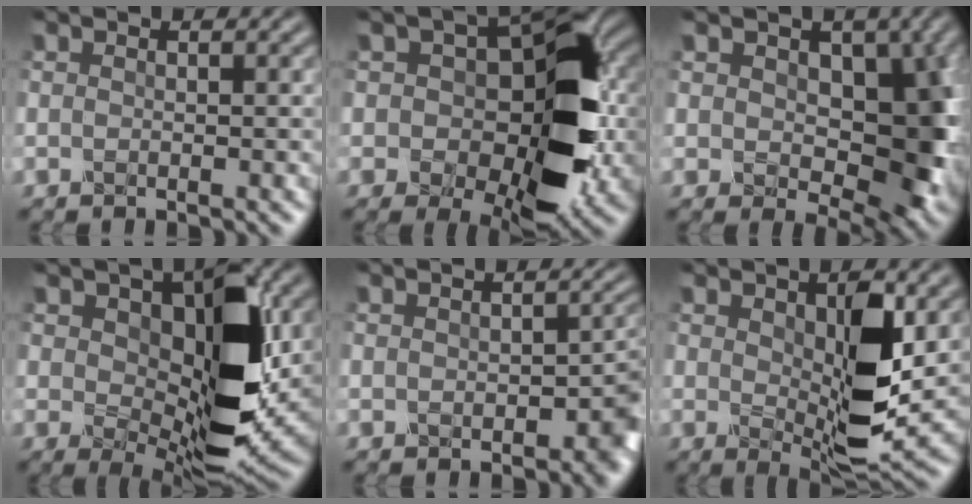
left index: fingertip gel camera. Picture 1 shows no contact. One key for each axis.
{"total": 11.5, "fx": 0.0, "fy": 6.7, "fz": 9.4, "tx": -0.123, "ty": 0.006, "tz": 0.002}
{"total": 9.2, "fx": 1.1, "fy": 6.0, "fz": 6.9, "tx": -0.093, "ty": -0.013, "tz": 0.018}
{"total": 11.7, "fx": 1.5, "fy": 6.2, "fz": 9.8, "tx": -0.147, "ty": -0.015, "tz": 0.029}
{"total": 3.7, "fx": -0.7, "fy": 2.4, "fz": 2.7, "tx": -0.022, "ty": -0.007, "tz": -0.010}
{"total": 7.5, "fx": 0.8, "fy": 3.1, "fz": 6.8, "tx": -0.115, "ty": -0.013, "tz": 0.020}